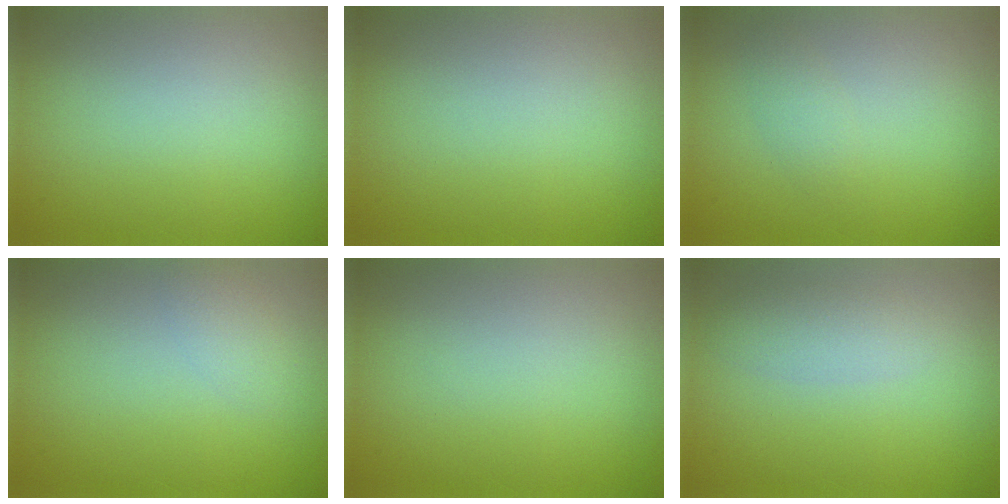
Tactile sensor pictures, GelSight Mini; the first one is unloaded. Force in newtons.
{"total": 0.0}
{"total": 1.1, "press": 1.1, "slide": 0.0}
{"total": 1.4, "press": 1.4, "slide": 0.1}
{"total": 0.0}
{"total": 1.9, "press": 1.9, "slide": 0.0}